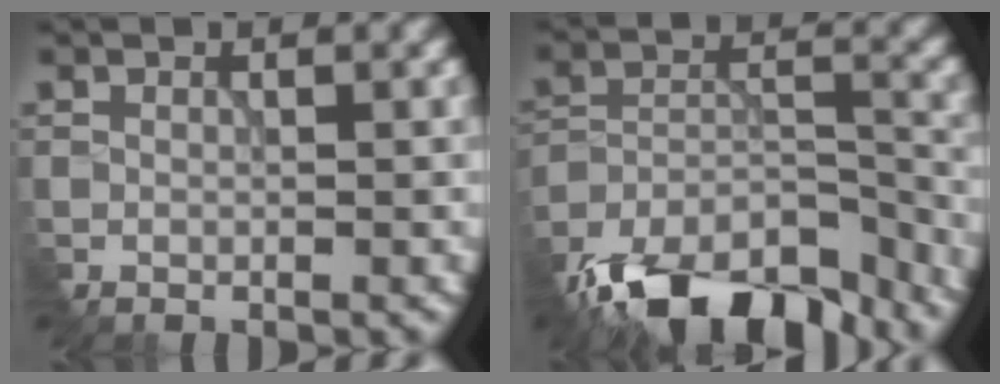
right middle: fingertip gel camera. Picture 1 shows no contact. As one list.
[{"total": 12.8, "force": [-10.7, 4.5, 5.4], "torque": [-0.112, -0.001, -0.176]}]